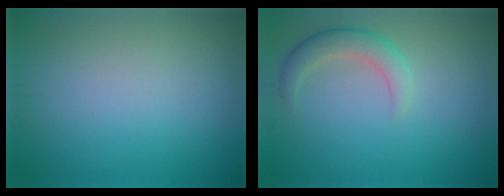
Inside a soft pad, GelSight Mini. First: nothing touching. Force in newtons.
{"total": 2.8, "press": 2.8, "slide": 0.1}